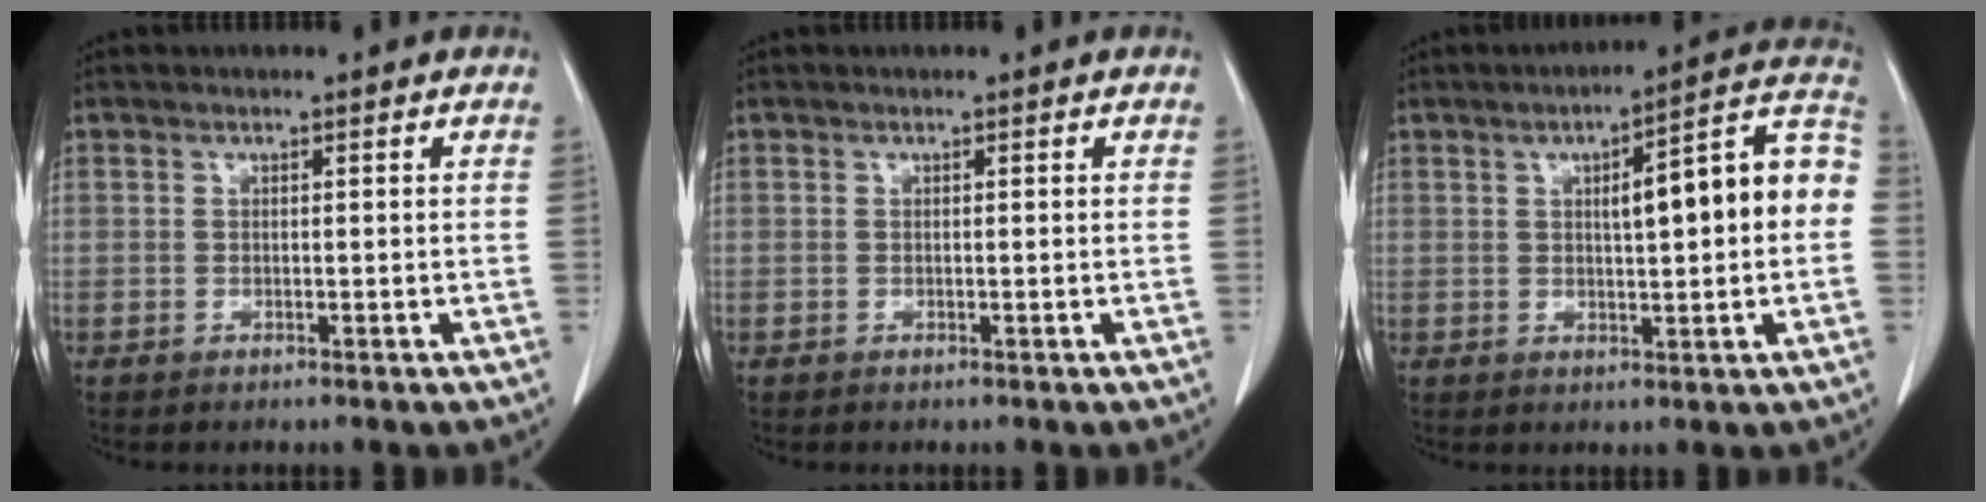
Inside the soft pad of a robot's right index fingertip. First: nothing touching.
{"total": 0.0}
{"total": 13.3, "force": [1.1, 2.3, 13.0], "torque": [-0.175, 0.039, 0.014]}